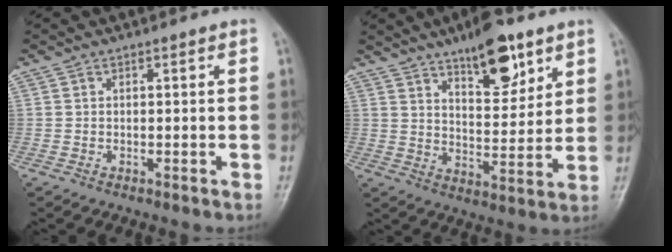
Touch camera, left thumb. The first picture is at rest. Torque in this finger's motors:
{"motor_torque": [0.34, 0.23, 0.17, -0.07, 0.07]}